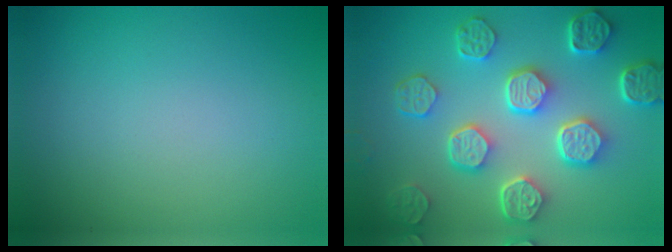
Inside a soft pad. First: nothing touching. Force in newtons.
{"total": 7.7, "press": 5.8, "slide": 5.1}